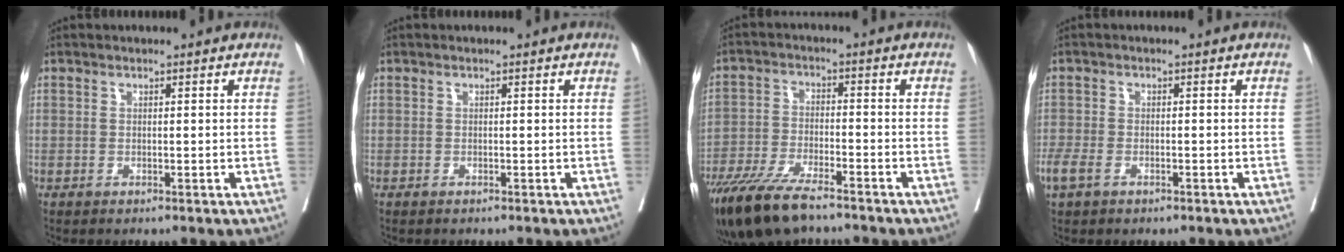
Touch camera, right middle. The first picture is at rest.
{"total": 0.0}
{"total": 11.3, "force": [-8.9, 2.7, 6.6], "torque": [-0.115, -0.028, -0.155]}
{"total": 3.7, "force": [-2.2, 2.0, 2.3], "torque": [-0.055, -0.007, -0.035]}